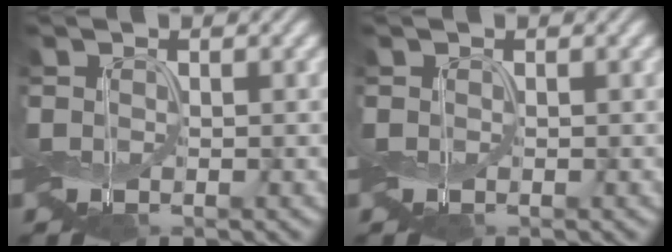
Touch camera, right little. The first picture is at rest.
{"total": 0.0}